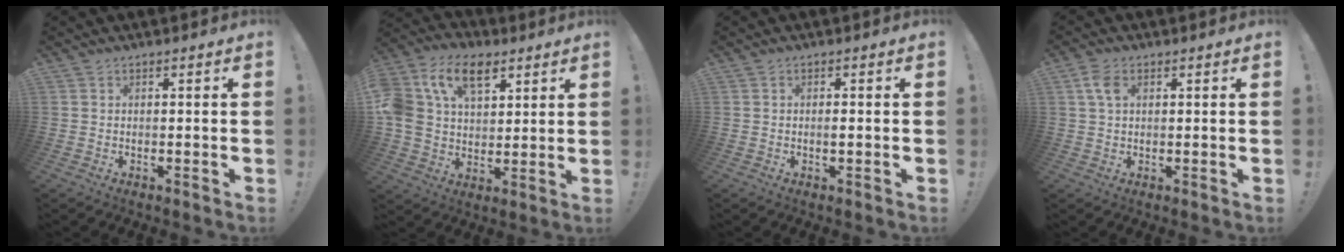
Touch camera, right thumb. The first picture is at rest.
{"total": 17.2, "force": [7.8, 11.6, 10.1], "torque": [-0.185, -0.030, 0.147]}
{"total": 1.1, "force": [-0.3, 0.2, 1.0], "torque": [-0.011, -0.002, -0.007]}
{"total": 4.7, "force": [1.6, 2.8, 3.4], "torque": [-0.066, 0.005, 0.030]}